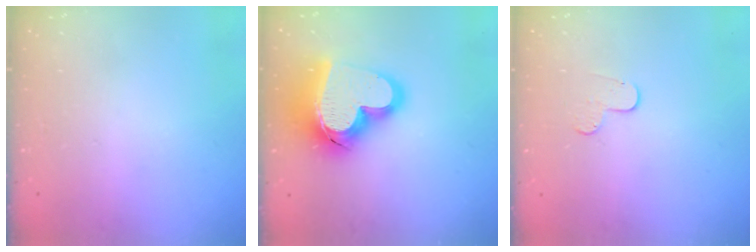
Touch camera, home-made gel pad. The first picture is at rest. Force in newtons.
{"total": 23.0, "press": 22.9, "slide": 2.3}
{"total": 4.5, "press": 4.5, "slide": 0.4}